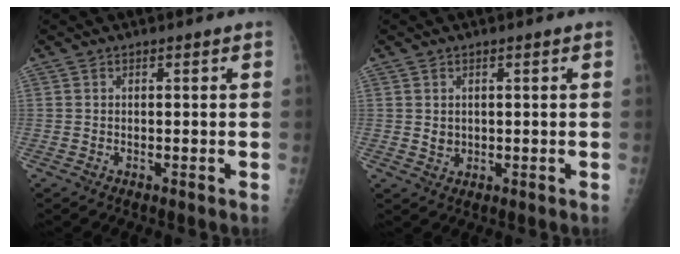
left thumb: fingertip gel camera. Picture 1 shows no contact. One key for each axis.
{"total": 1.9, "fx": 0.5, "fy": 1.6, "fz": 0.9, "tx": -0.010, "ty": -0.005, "tz": 0.015}